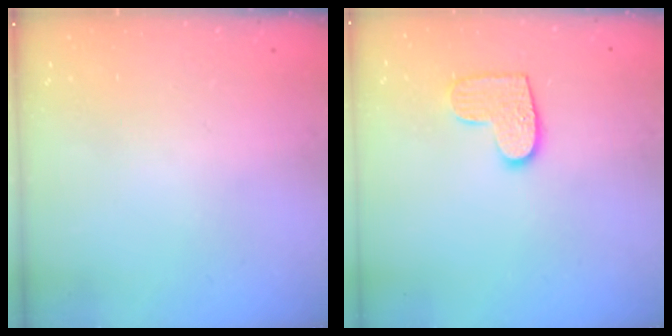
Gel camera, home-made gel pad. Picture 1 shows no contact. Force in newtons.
{"total": 9.3, "press": 9.3, "slide": 0.3}